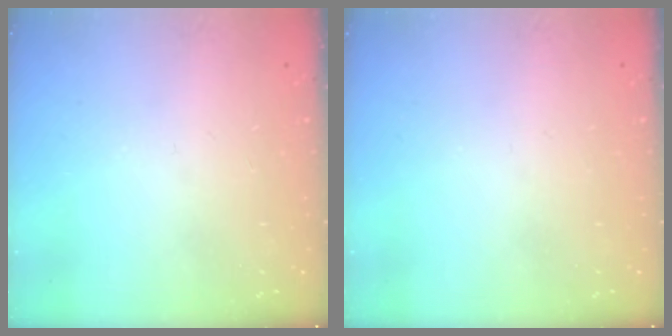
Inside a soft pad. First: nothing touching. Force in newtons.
{"total": 0.0}